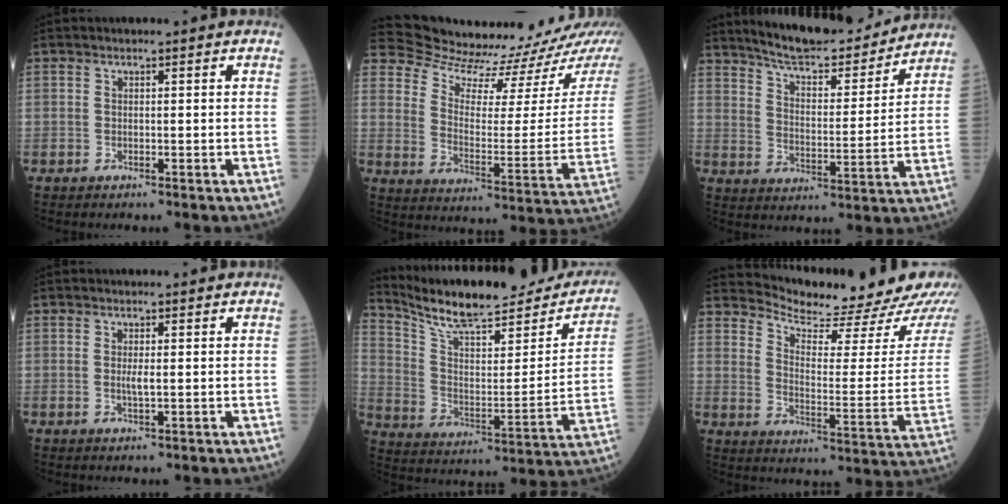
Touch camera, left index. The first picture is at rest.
{"total": 17.5, "force": [17.0, 1.5, 3.8], "torque": [-0.063, -0.091, 0.228]}
{"total": 15.9, "force": [14.6, 2.6, 5.6], "torque": [-0.087, -0.012, 0.219]}
{"total": 1.4, "force": [-0.3, 0.1, 1.3], "torque": [-0.031, -0.006, -0.004]}
{"total": 24.5, "force": [21.6, 4.8, 10.6], "torque": [-0.166, -0.046, 0.308]}
{"total": 18.9, "force": [18.1, 0.9, 5.6], "torque": [-0.086, -0.098, 0.232]}